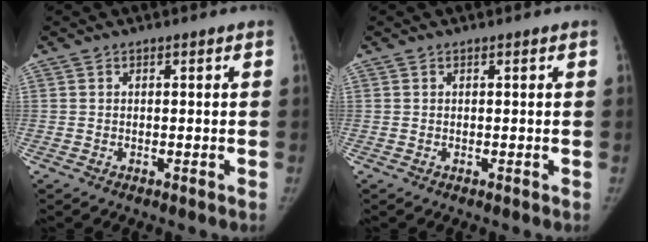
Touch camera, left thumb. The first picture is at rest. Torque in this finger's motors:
{"motor_torque": [-0.01, 0.06, 0.14, -0.32, 0.04]}